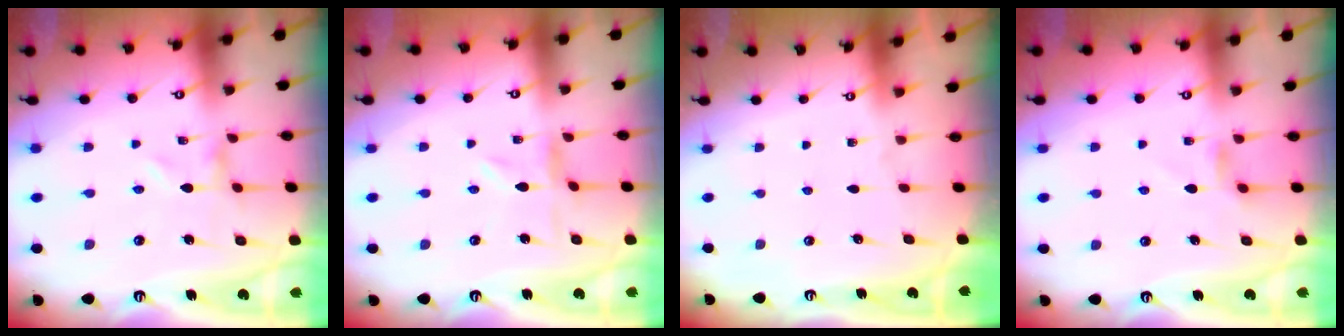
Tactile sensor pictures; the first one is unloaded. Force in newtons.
{"total": 0.0}
{"total": 0.0}
{"total": 3.3, "press": 3.2, "slide": 0.6}